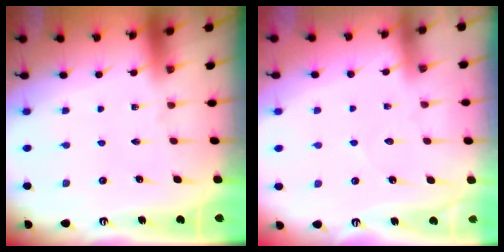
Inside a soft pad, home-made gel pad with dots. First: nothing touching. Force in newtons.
{"total": 2.4, "press": 2.4, "slide": 0.3}